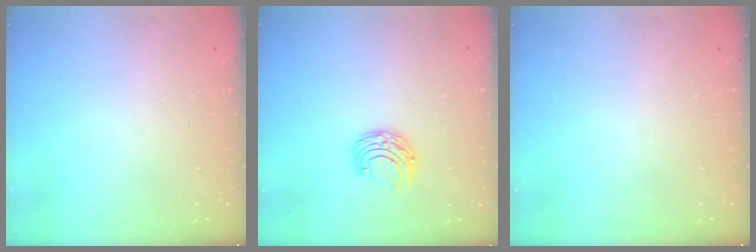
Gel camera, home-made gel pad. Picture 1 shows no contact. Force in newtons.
{"total": 7.6, "press": 7.5, "slide": 0.6}
{"total": 0.0}